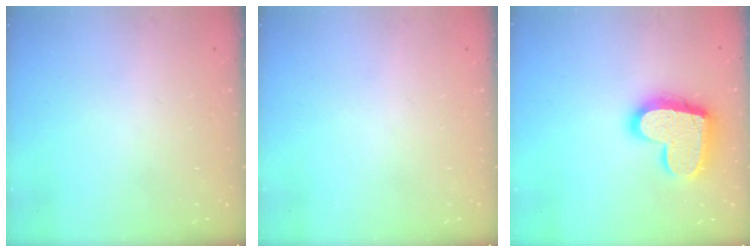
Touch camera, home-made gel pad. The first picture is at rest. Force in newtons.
{"total": 0.0}
{"total": 18.3, "press": 18.3, "slide": 1.2}